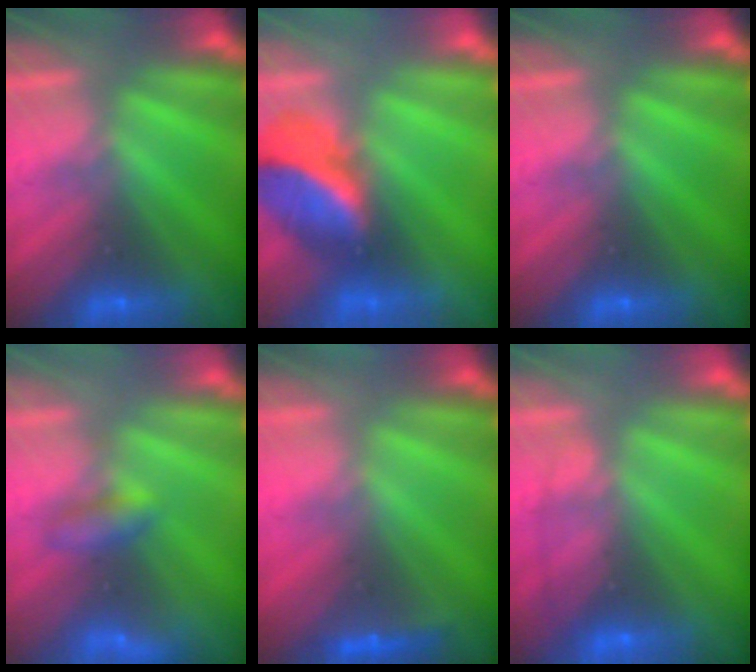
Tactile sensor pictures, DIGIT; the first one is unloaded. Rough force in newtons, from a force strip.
{"total": 2.5}
{"total": 0.0}
{"total": 2.1}
{"total": 4.4}
{"total": 1.7}